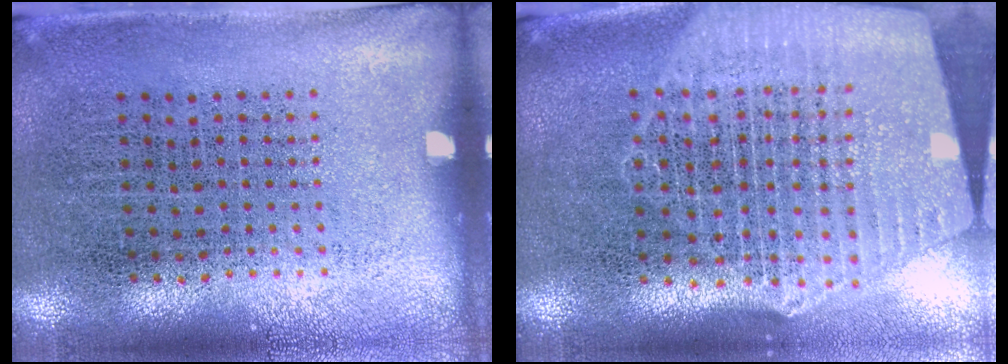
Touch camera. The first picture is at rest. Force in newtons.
{"total": 2.8, "press": 2.3, "slide": 1.5}